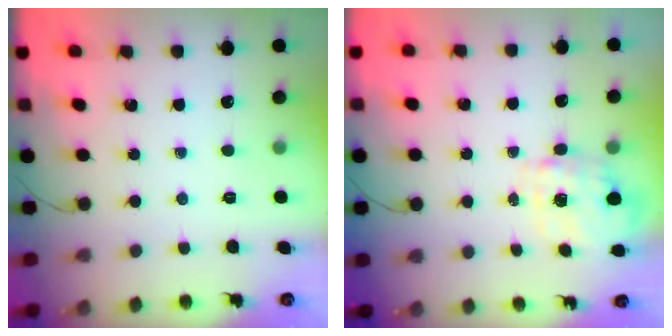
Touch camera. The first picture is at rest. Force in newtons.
{"total": 4.0, "press": 3.9, "slide": 0.8}